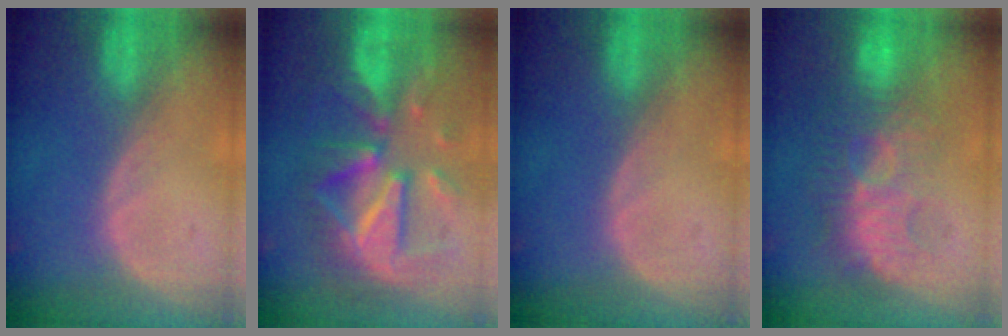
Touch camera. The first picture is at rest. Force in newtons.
{"total": 12.3, "press": 12.3, "slide": 1.1}
{"total": 0.0}
{"total": 9.1, "press": 8.7, "slide": 2.7}